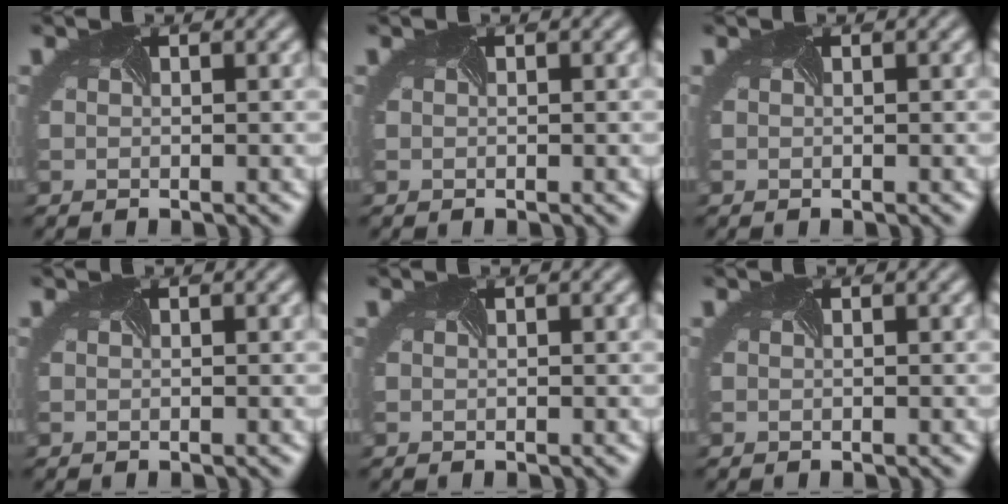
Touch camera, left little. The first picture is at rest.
{"total": 0.0}
{"total": 0.0}
{"total": 0.0}
{"total": 0.0}
{"total": 0.0}